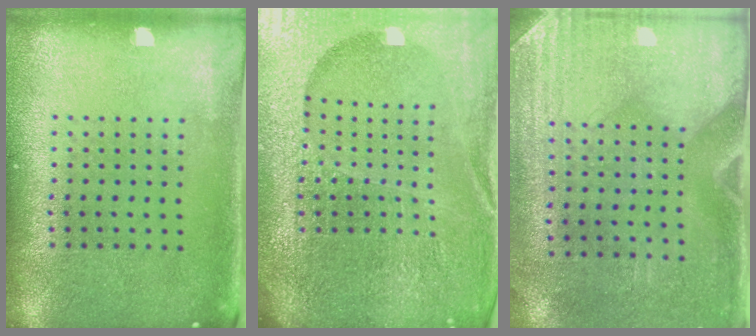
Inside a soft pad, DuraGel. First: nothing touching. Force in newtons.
{"total": 6.2, "press": 5.5, "slide": 2.9}
{"total": 3.0, "press": 2.6, "slide": 1.5}